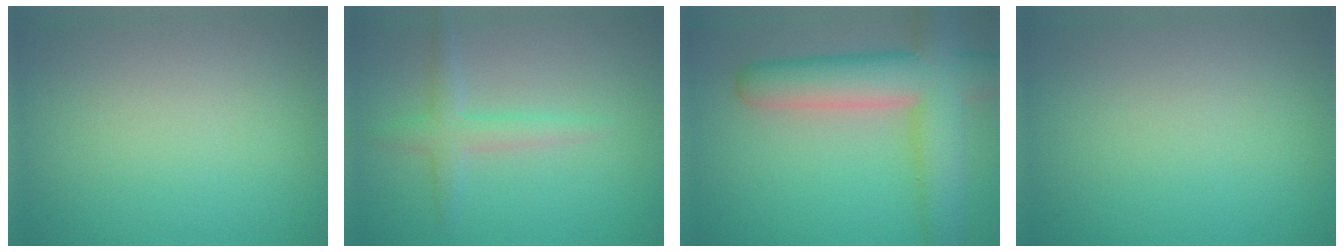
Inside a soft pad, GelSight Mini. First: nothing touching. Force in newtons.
{"total": 2.4, "press": 2.4, "slide": 0.2}
{"total": 9.7, "press": 9.7, "slide": 0.7}
{"total": 0.0}